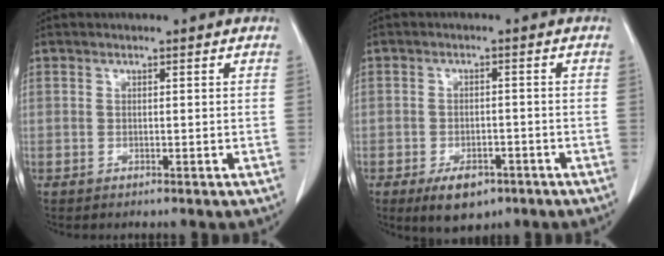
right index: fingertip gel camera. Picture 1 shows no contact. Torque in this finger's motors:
{"motor_torque": [-0.02, 0.00, -0.04, -0.01]}